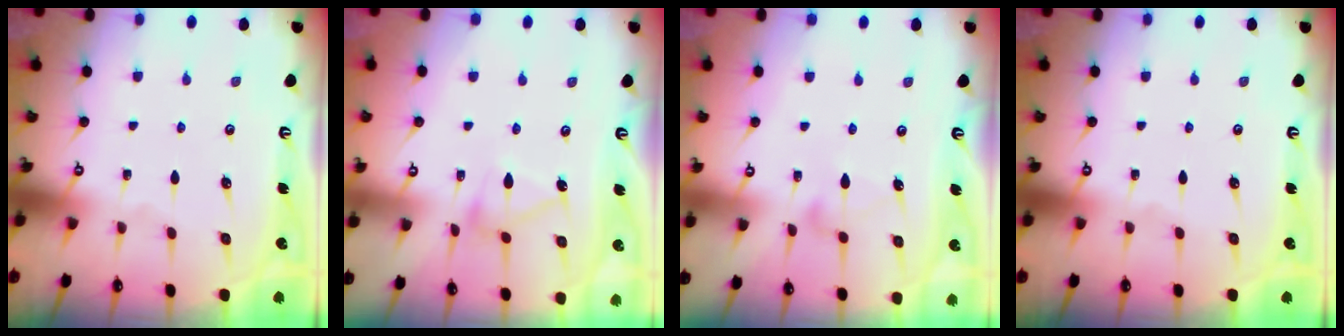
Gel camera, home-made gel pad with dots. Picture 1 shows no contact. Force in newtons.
{"total": 9.7, "press": 9.7, "slide": 0.6}
{"total": 6.5, "press": 6.5, "slide": 0.3}
{"total": 0.0}